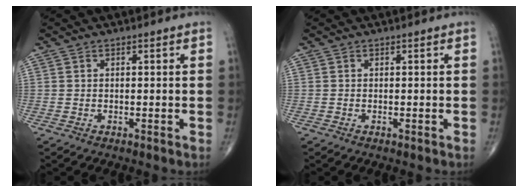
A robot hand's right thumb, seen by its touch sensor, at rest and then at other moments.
{"total": 0.0}